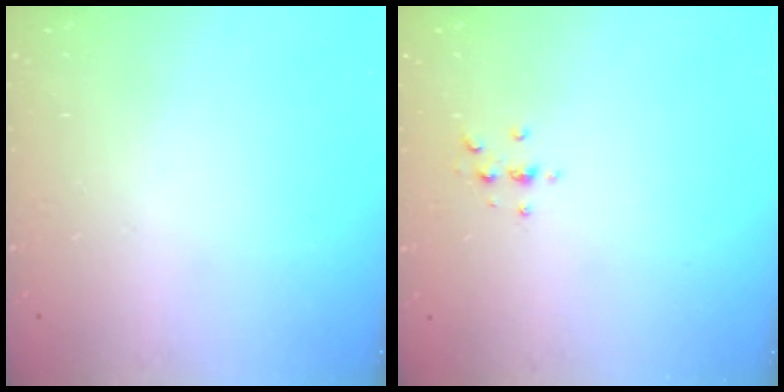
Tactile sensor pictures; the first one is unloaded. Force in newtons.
{"total": 2.1, "press": 2.1, "slide": 0.2}